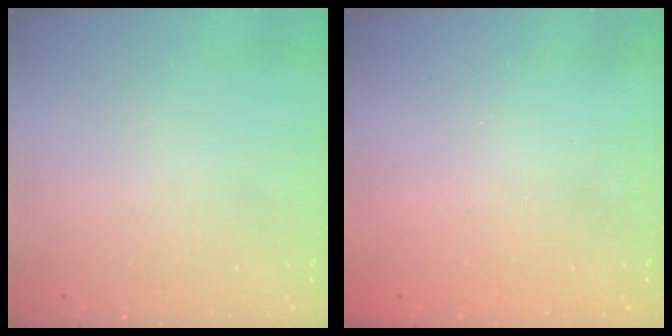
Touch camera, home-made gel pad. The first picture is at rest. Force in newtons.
{"total": 2.6, "press": 2.5, "slide": 0.9}